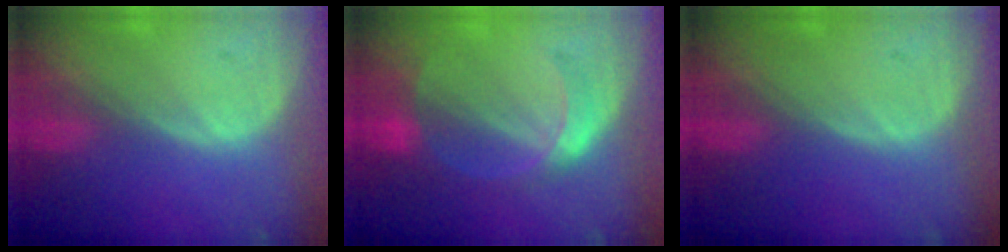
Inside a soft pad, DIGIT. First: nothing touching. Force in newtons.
{"total": 5.9, "press": 5.2, "slide": 2.8}
{"total": 0.0}